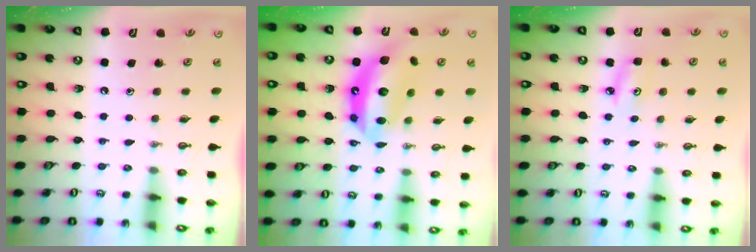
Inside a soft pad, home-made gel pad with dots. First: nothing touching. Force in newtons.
{"total": 15.4, "press": 15.3, "slide": 1.5}
{"total": 5.6, "press": 5.6, "slide": 0.4}